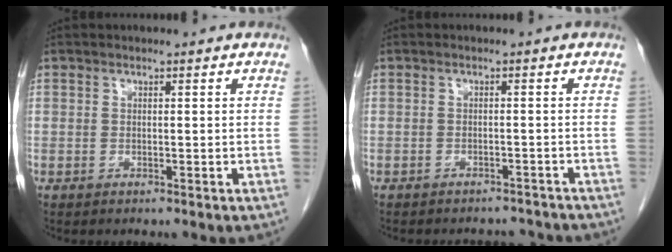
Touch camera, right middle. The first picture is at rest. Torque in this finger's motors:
{"motor_torque": [0.05, -0.05, 0.02, 0.00]}